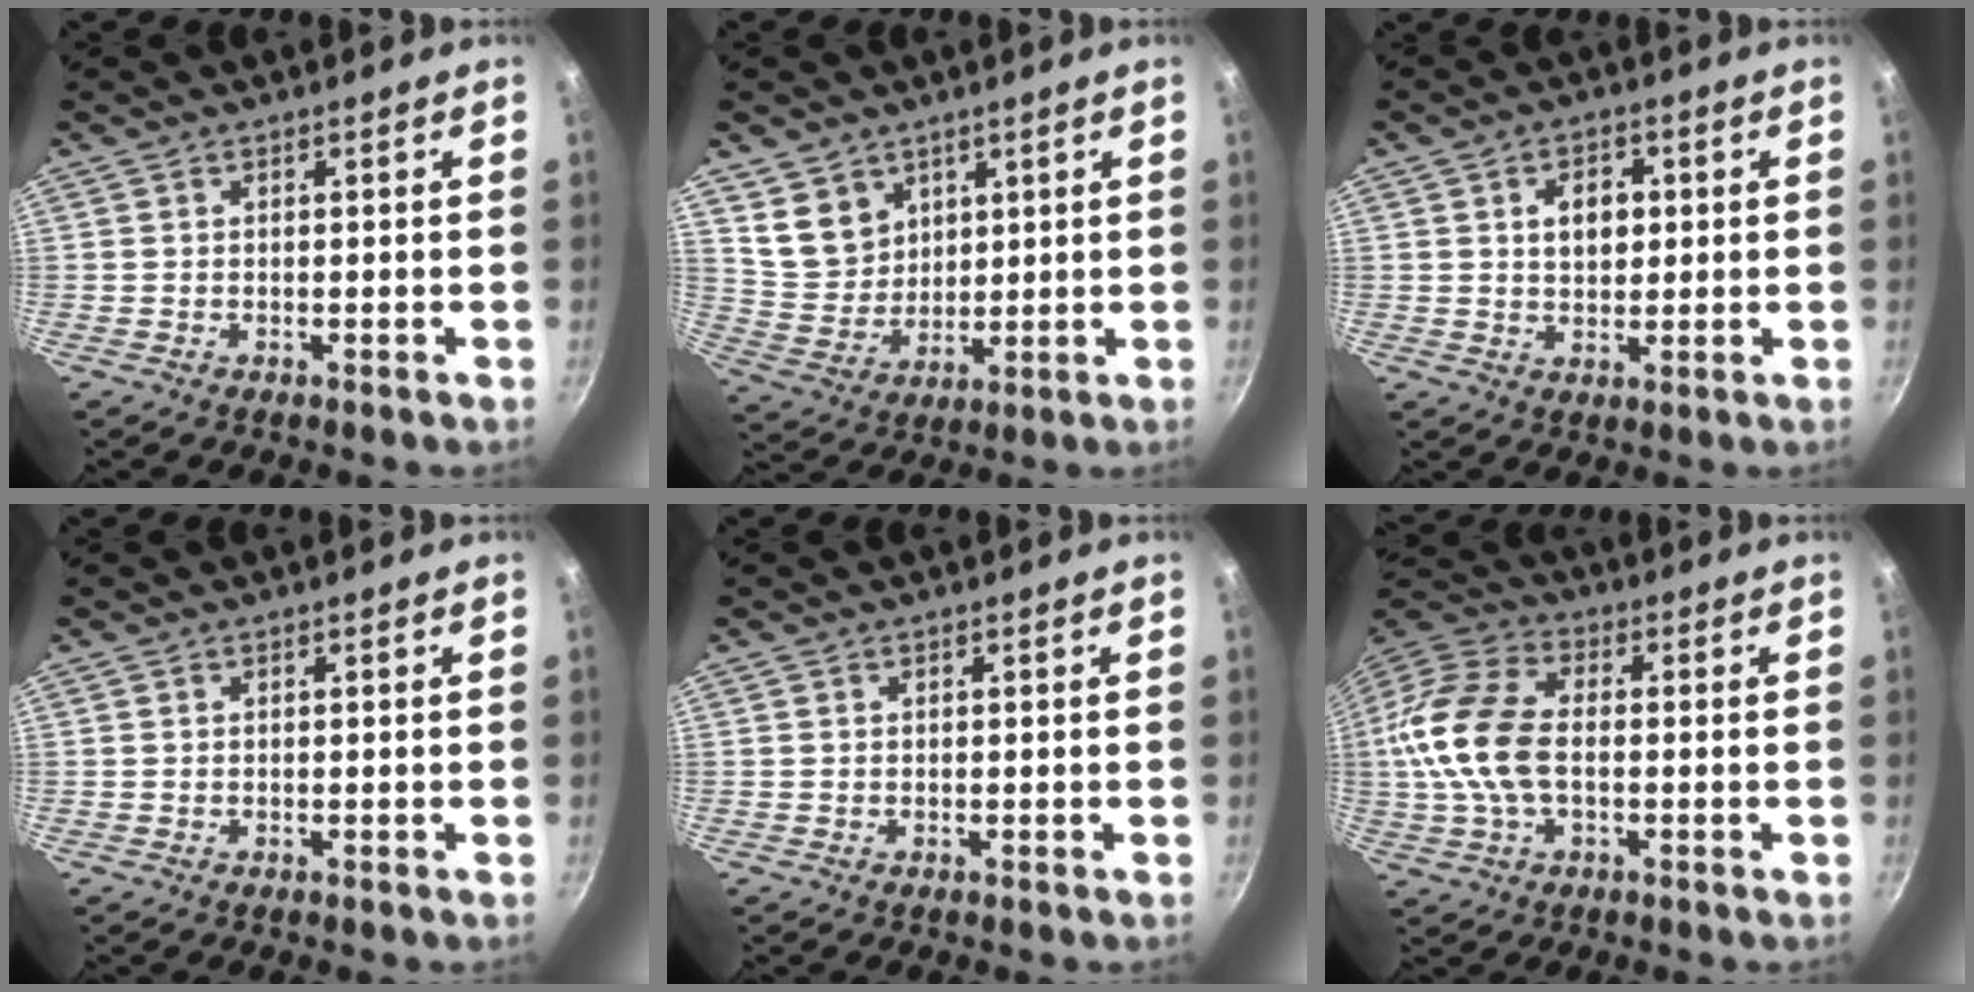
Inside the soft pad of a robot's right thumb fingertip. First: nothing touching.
{"total": 8.6, "force": [4.6, 6.6, 2.9], "torque": [-0.025, -0.019, 0.105]}
{"total": 6.0, "force": [1.3, 4.2, 4.1], "torque": [-0.044, 0.002, 0.021]}
{"total": 0.0}
{"total": 0.0}
{"total": 15.5, "force": [-0.7, 9.4, 12.4], "torque": [-0.240, 0.031, -0.029]}